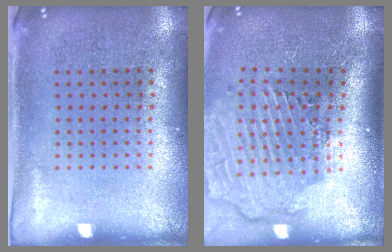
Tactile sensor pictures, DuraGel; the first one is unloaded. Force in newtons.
{"total": 2.9, "press": 2.4, "slide": 1.7}